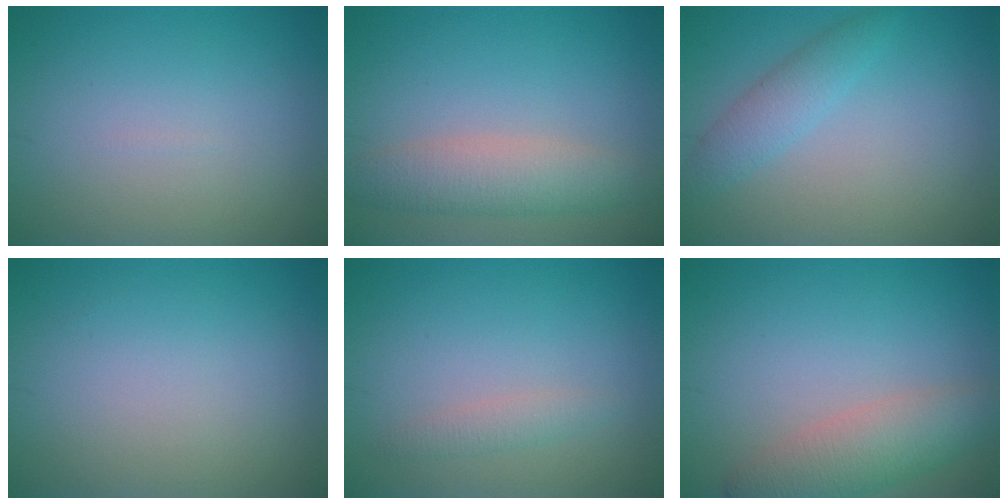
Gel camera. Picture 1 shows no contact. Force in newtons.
{"total": 4.1, "press": 4.1, "slide": 0.3}
{"total": 2.5, "press": 2.5, "slide": 0.2}
{"total": 0.0}
{"total": 1.3, "press": 1.3, "slide": 0.1}
{"total": 4.4, "press": 4.4, "slide": 0.4}